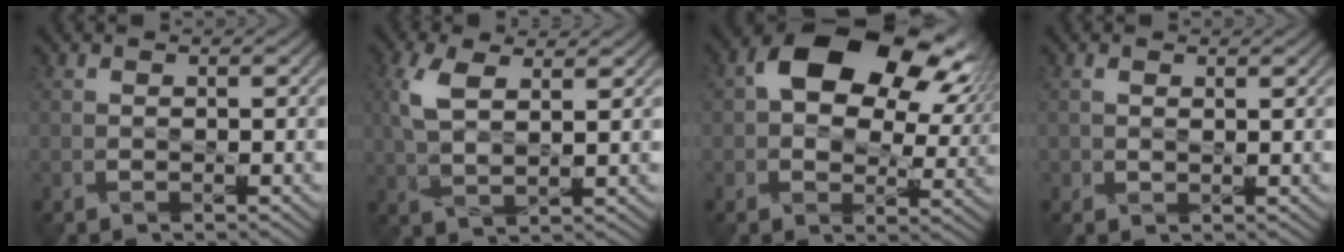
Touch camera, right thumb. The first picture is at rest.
{"total": 5.8, "force": [2.5, 2.2, 4.6], "torque": [-0.115, 0.006, 0.046]}
{"total": 15.5, "force": [5.9, 9.9, 10.4], "torque": [-0.168, 0.005, 0.105]}
{"total": 1.0, "force": [0.7, 0.6, 0.3], "torque": [-0.008, -0.001, 0.013]}